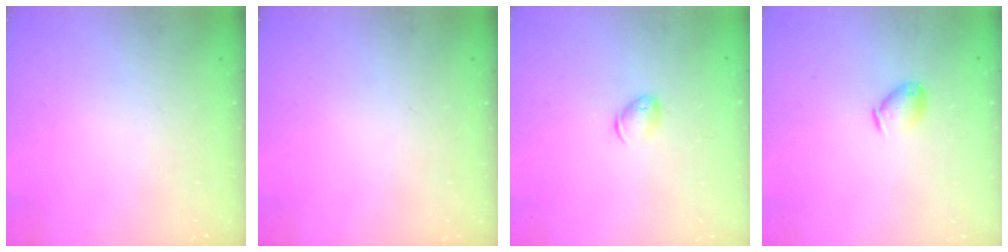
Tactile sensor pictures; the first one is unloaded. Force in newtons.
{"total": 0.0}
{"total": 8.1, "press": 8.0, "slide": 1.0}
{"total": 6.0, "press": 6.0, "slide": 0.4}